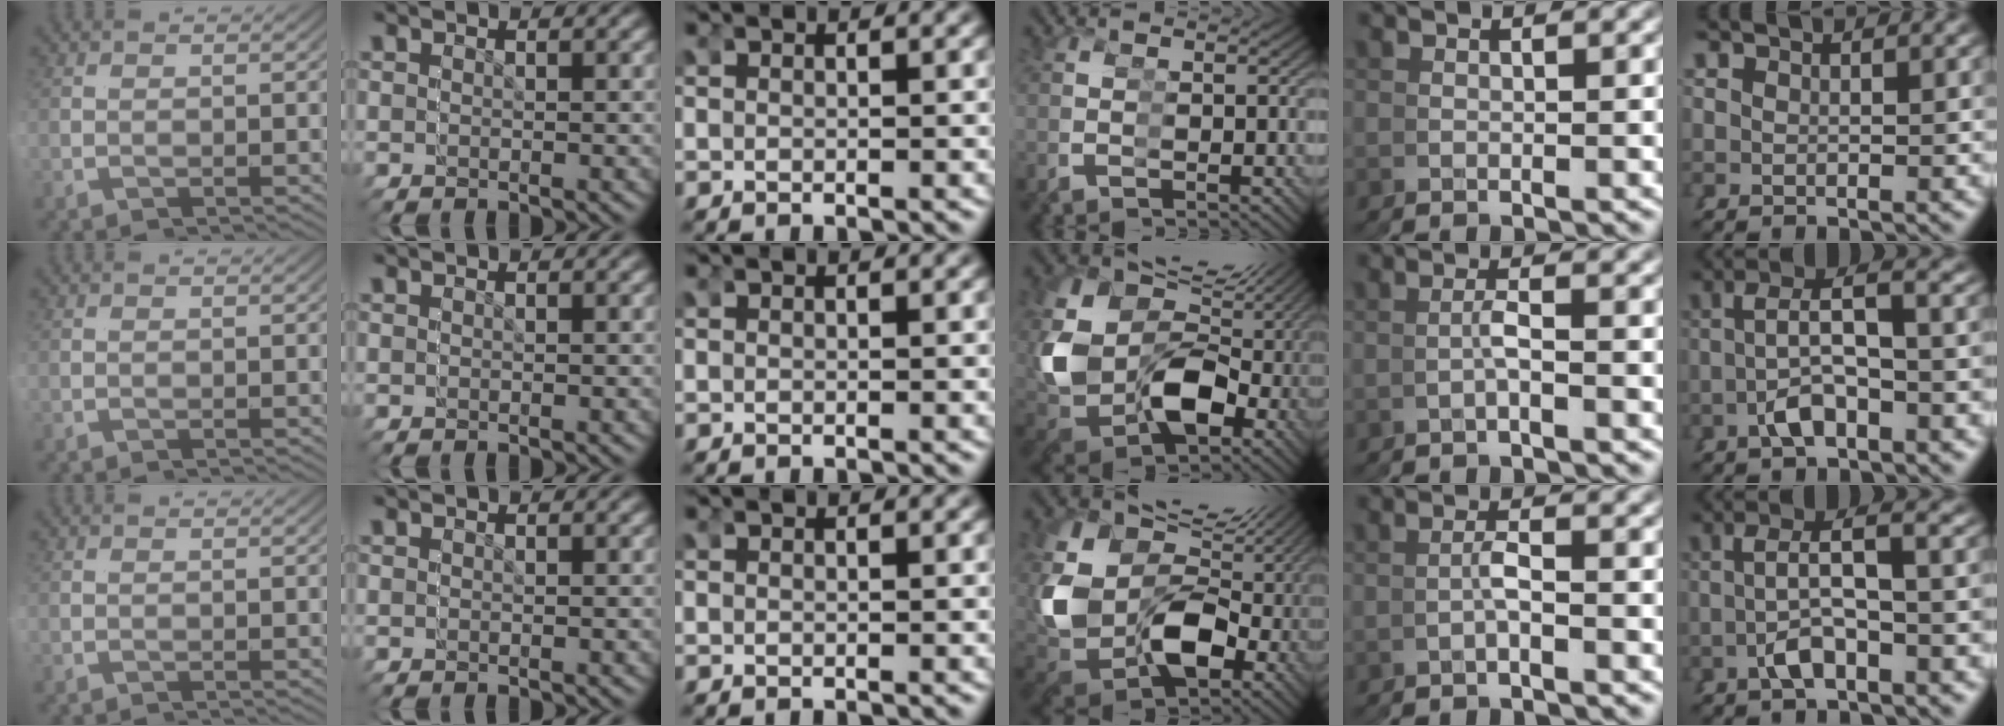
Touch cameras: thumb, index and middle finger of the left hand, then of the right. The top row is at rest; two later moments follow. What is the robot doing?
{"motion": "grasp_and_lifting", "object": "stress ball aka squeeze ball"}